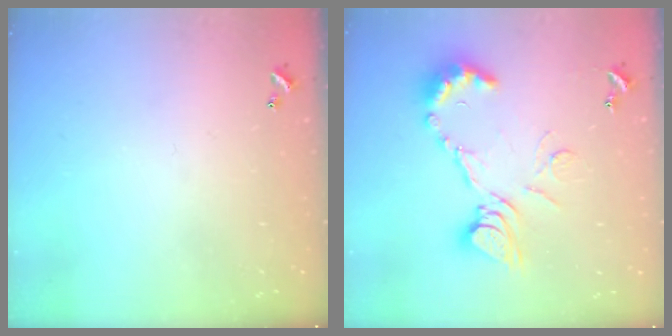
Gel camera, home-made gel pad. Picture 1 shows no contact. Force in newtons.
{"total": 12.1, "press": 12.1, "slide": 0.5}